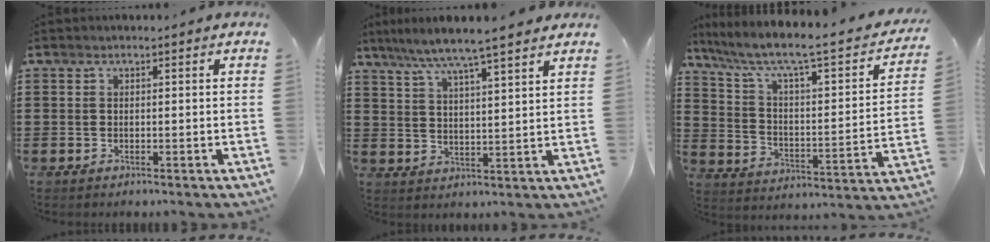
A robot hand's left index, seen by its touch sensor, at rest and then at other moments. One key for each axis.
{"total": 5.9, "fx": 5.0, "fy": -0.6, "fz": 3.1, "tx": -0.079, "ty": -0.025, "tz": 0.084}
{"total": 5.8, "fx": 3.6, "fy": 1.0, "fz": 4.4, "tx": -0.103, "ty": -0.034, "tz": 0.048}